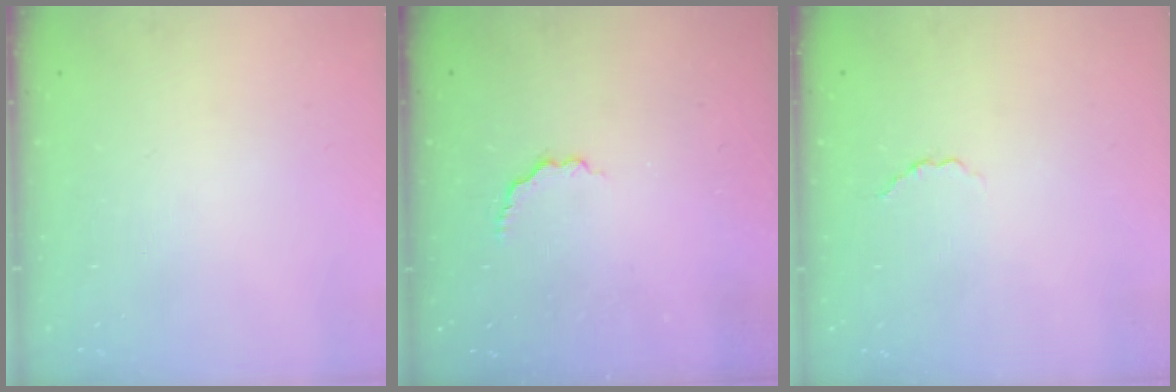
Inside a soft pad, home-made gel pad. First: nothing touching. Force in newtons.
{"total": 2.8, "press": 2.6, "slide": 0.9}
{"total": 1.8, "press": 1.6, "slide": 0.8}